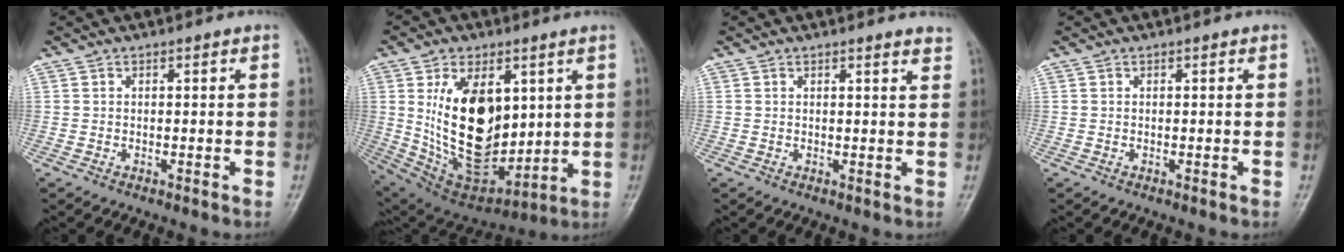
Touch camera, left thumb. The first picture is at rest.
{"total": 21.0, "force": [3.6, 12.4, 16.5], "torque": [-0.253, -0.031, 0.090]}
{"total": 2.0, "force": [1.8, 0.2, 0.8], "torque": [-0.008, -0.013, 0.017]}
{"total": 0.0}